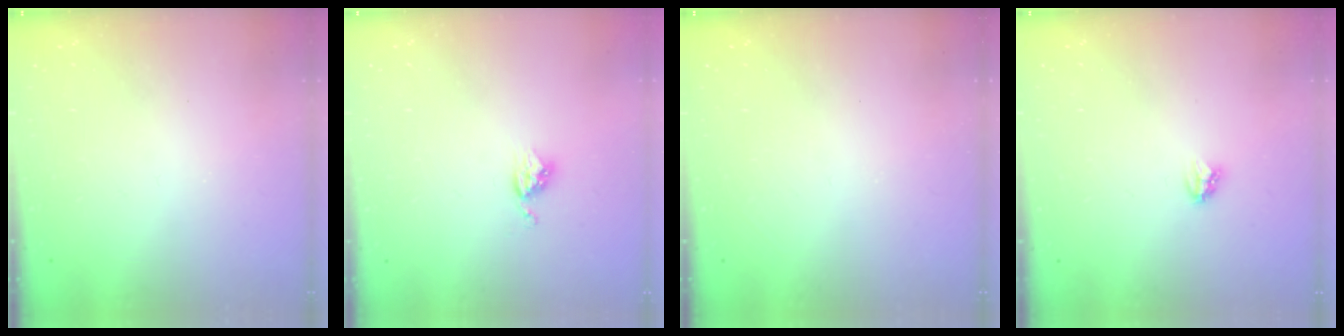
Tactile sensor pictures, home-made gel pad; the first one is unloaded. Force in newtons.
{"total": 3.9, "press": 3.9, "slide": 0.4}
{"total": 0.0}
{"total": 2.8, "press": 2.8, "slide": 0.3}